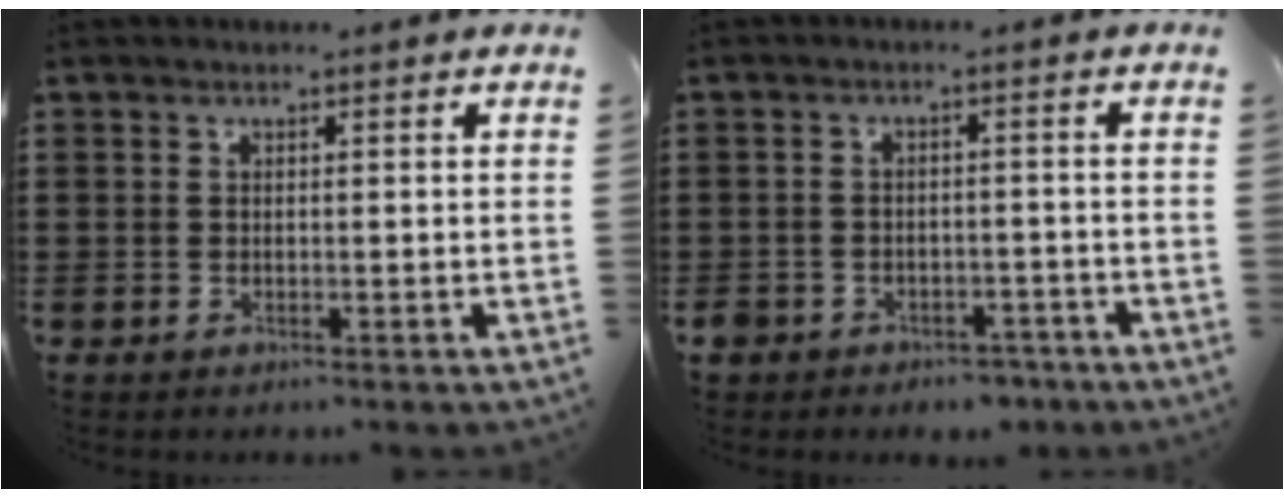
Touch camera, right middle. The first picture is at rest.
{"total": 3.1, "force": [-2.7, 1.4, 0.1], "torque": [-0.015, 0.002, -0.060]}